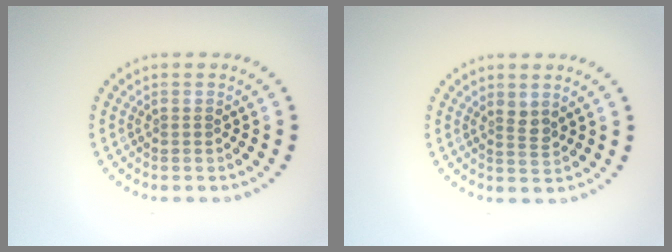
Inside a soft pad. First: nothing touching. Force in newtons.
{"total": 1.3, "press": 1.0, "slide": 0.8}